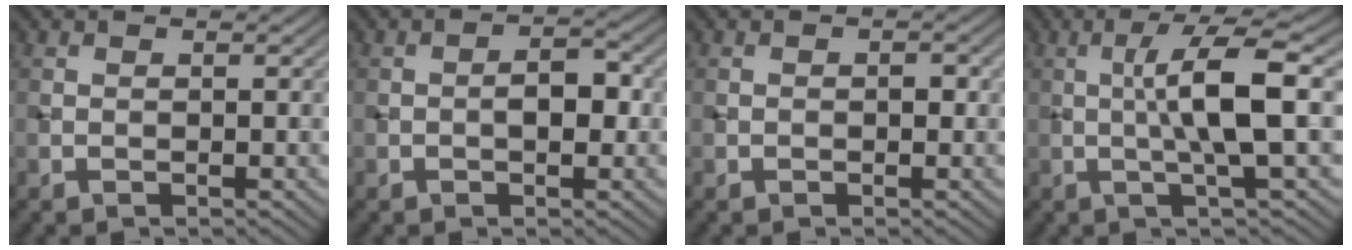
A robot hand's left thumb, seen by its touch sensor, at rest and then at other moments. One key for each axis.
{"total": 3.0, "fx": -0.4, "fy": 1.6, "fz": 2.5, "tx": -0.035, "ty": 0.004, "tz": -0.012}
{"total": 1.0, "fx": -0.1, "fy": 0.7, "fz": 0.7, "tx": -0.009, "ty": -0.002, "tz": -0.005}
{"total": 7.0, "fx": 0.4, "fy": 0.7, "fz": 7.0, "tx": -0.129, "ty": 0.016, "tz": 0.005}